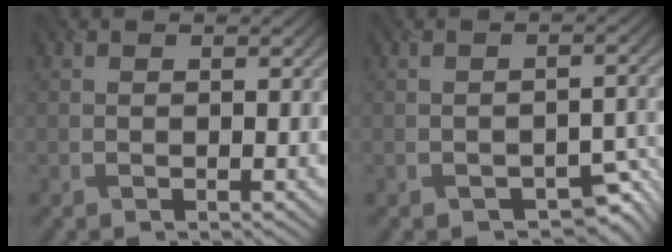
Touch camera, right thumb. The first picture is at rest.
{"total": 4.1, "force": [-3.1, 1.9, 1.9], "torque": [-0.021, -0.012, -0.040]}